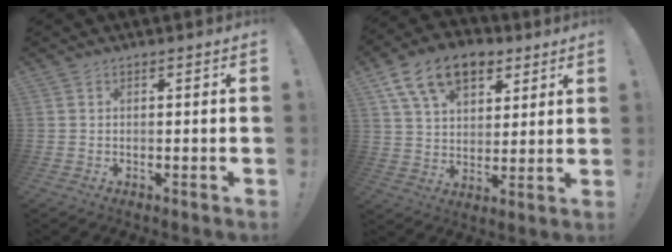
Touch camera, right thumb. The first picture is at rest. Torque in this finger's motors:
{"motor_torque": [0.61, 2.20, 1.05, 0.59, 0.11]}